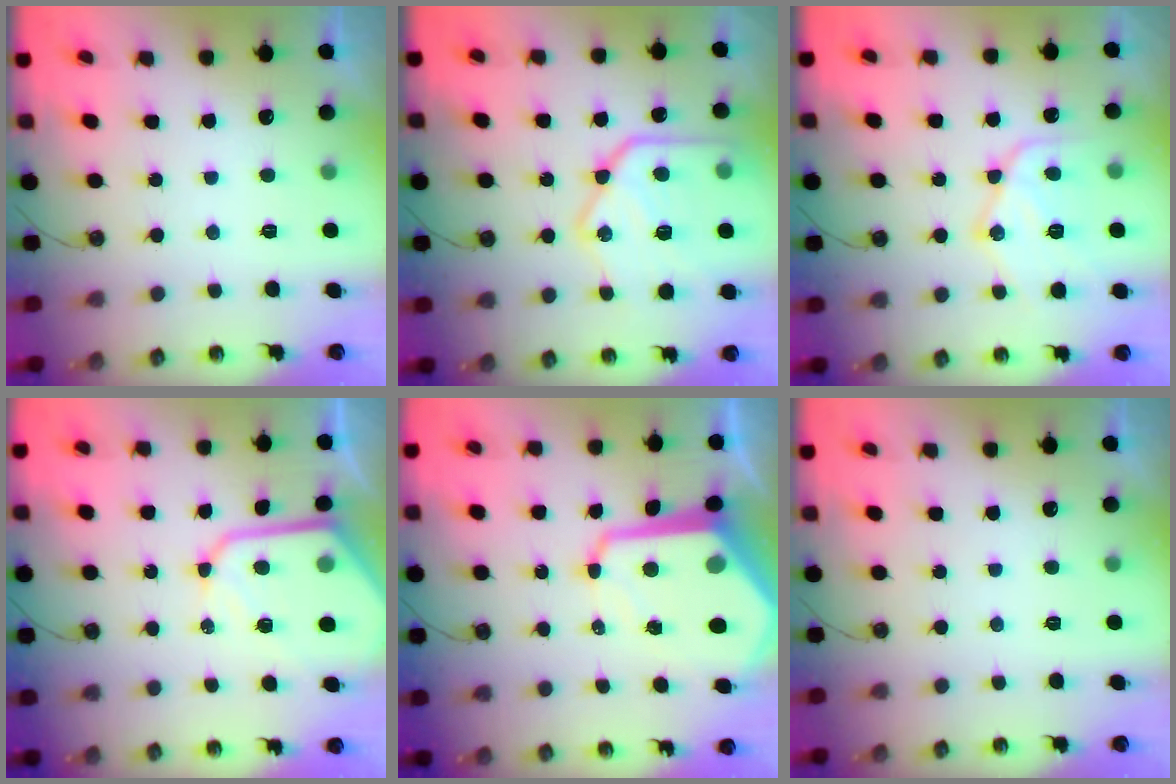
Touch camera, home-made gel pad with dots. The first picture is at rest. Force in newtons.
{"total": 23.0, "press": 22.9, "slide": 2.1}
{"total": 14.3, "press": 14.3, "slide": 1.1}
{"total": 13.5, "press": 13.4, "slide": 1.2}
{"total": 16.0, "press": 15.9, "slide": 1.4}
{"total": 0.0}